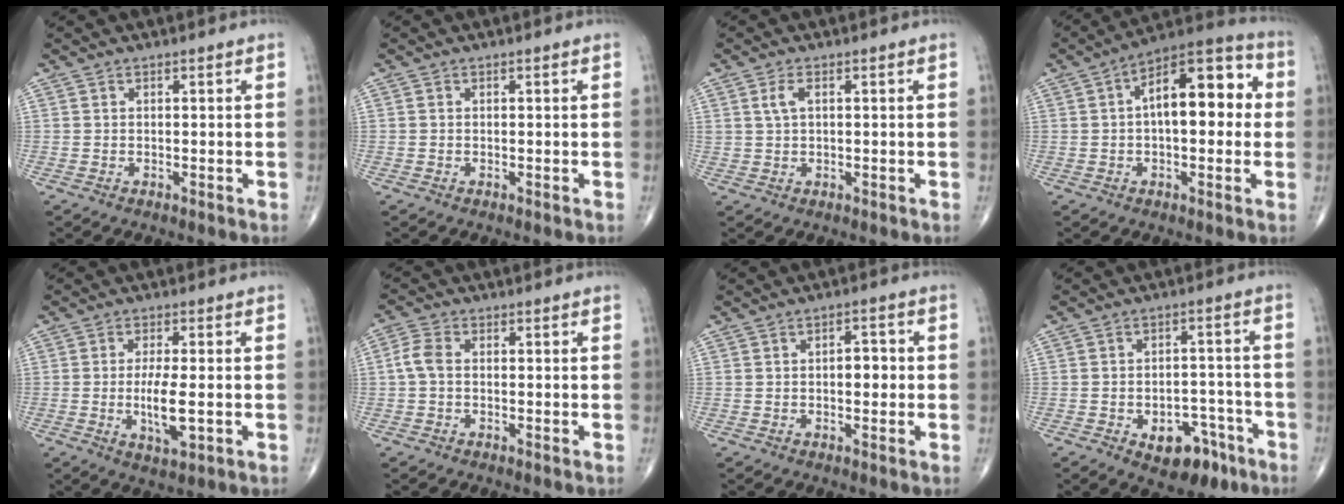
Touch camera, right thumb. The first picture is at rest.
{"total": 0.0}
{"total": 2.6, "force": [0.8, 1.3, 2.1], "torque": [-0.043, 0.004, 0.018]}
{"total": 15.2, "force": [1.8, 7.3, 13.3], "torque": [-0.174, 0.038, 0.016]}
{"total": 6.9, "force": [-1.0, 2.0, 6.6], "torque": [-0.125, -0.015, -0.017]}
{"total": 3.6, "force": [-0.2, 2.4, 2.8], "torque": [-0.061, 0.009, -0.011]}
{"total": 3.8, "force": [-0.1, 2.0, 3.2], "torque": [-0.035, 0.006, -0.005]}
{"total": 9.9, "force": [-5.1, 6.0, 6.1], "torque": [-0.048, 0.043, -0.062]}